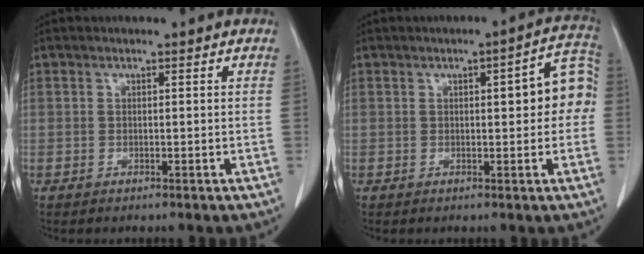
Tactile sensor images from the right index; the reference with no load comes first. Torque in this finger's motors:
{"motor_torque": [0.30, -0.05, 0.11, 0.02]}